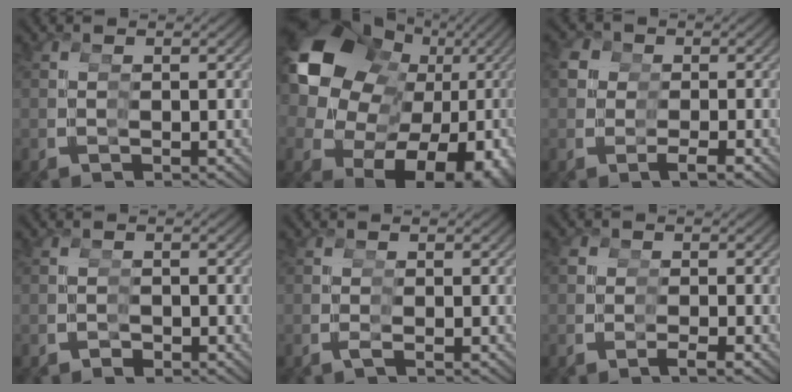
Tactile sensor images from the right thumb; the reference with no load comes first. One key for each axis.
{"total": 20.7, "fx": 0.8, "fy": 14.7, "fz": 14.6, "tx": -0.288, "ty": -0.051, "tz": 0.039}
{"total": 3.2, "fx": 0.1, "fy": 2.9, "fz": 1.4, "tx": -0.028, "ty": -0.021, "tz": 0.006}
{"total": 1.3, "fx": -0.9, "fy": 0.9, "fz": 0.4, "tx": -0.011, "ty": -0.012, "tz": -0.009}
{"total": 0.7, "fx": -0.2, "fy": -0.3, "fz": 0.5, "tx": -0.011, "ty": -0.001, "tz": -0.003}
{"total": 1.6, "fx": -0.4, "fy": 1.3, "fz": 0.9, "tx": -0.014, "ty": -0.007, "tz": -0.008}